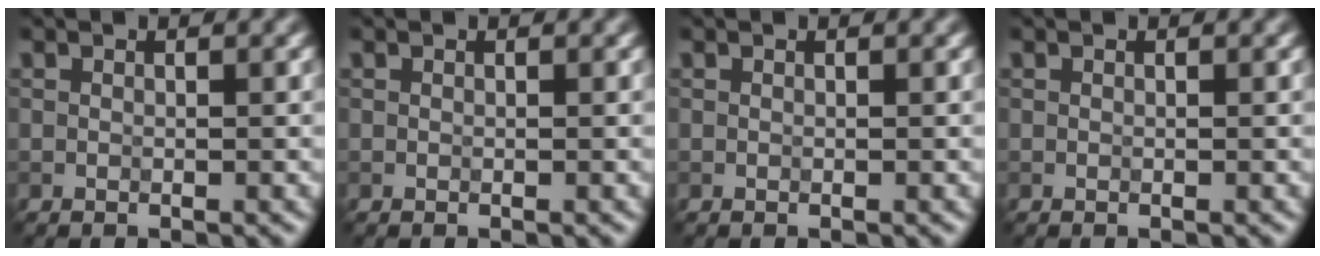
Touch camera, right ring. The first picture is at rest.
{"total": 0.0}
{"total": 0.0}
{"total": 0.0}